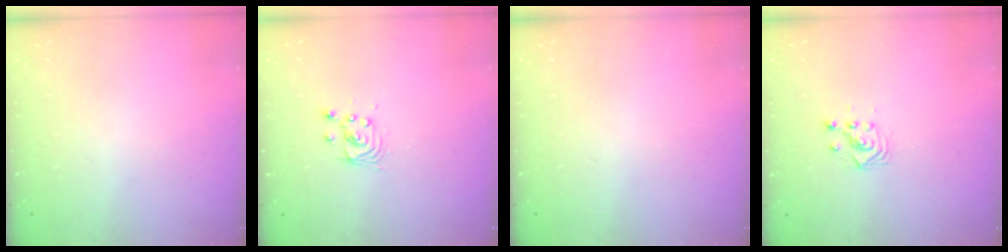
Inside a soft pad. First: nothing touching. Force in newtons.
{"total": 2.9, "press": 2.9, "slide": 0.0}
{"total": 0.0}
{"total": 2.9, "press": 2.9, "slide": 0.2}